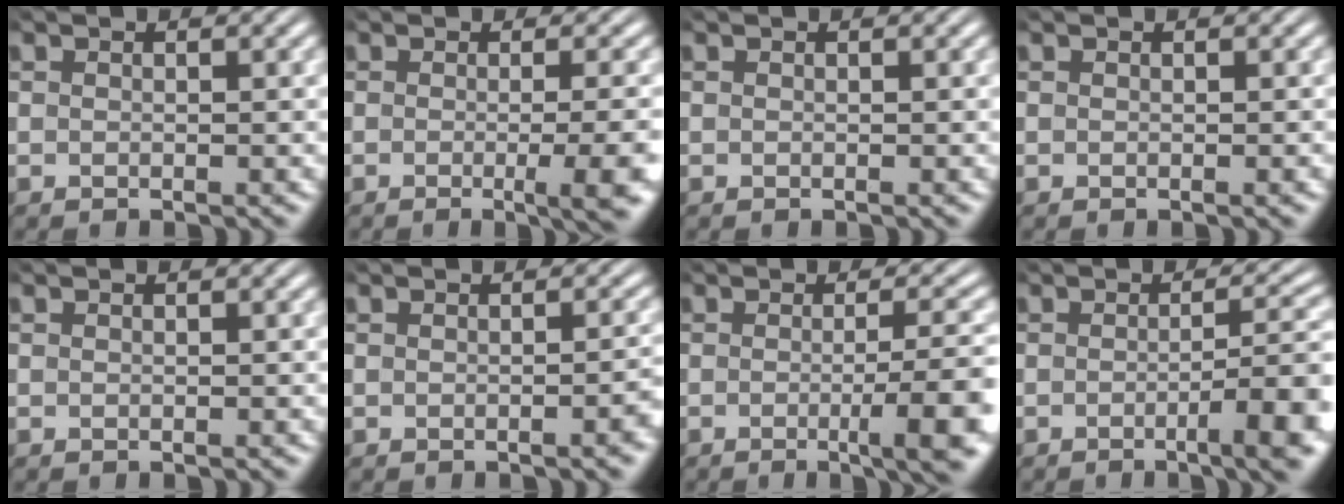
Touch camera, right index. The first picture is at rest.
{"total": 4.9, "force": [-1.6, 0.6, 4.6], "torque": [-0.038, 0.002, -0.031]}
{"total": 0.0}
{"total": 0.0}
{"total": 0.0}
{"total": 1.2, "force": [-0.8, 0.0, 0.9], "torque": [-0.010, 0.008, -0.015]}
{"total": 6.0, "force": [-2.0, 0.8, 5.6], "torque": [-0.061, 0.001, -0.034]}
{"total": 5.5, "force": [-2.0, 1.0, 5.1], "torque": [-0.058, 0.003, -0.033]}